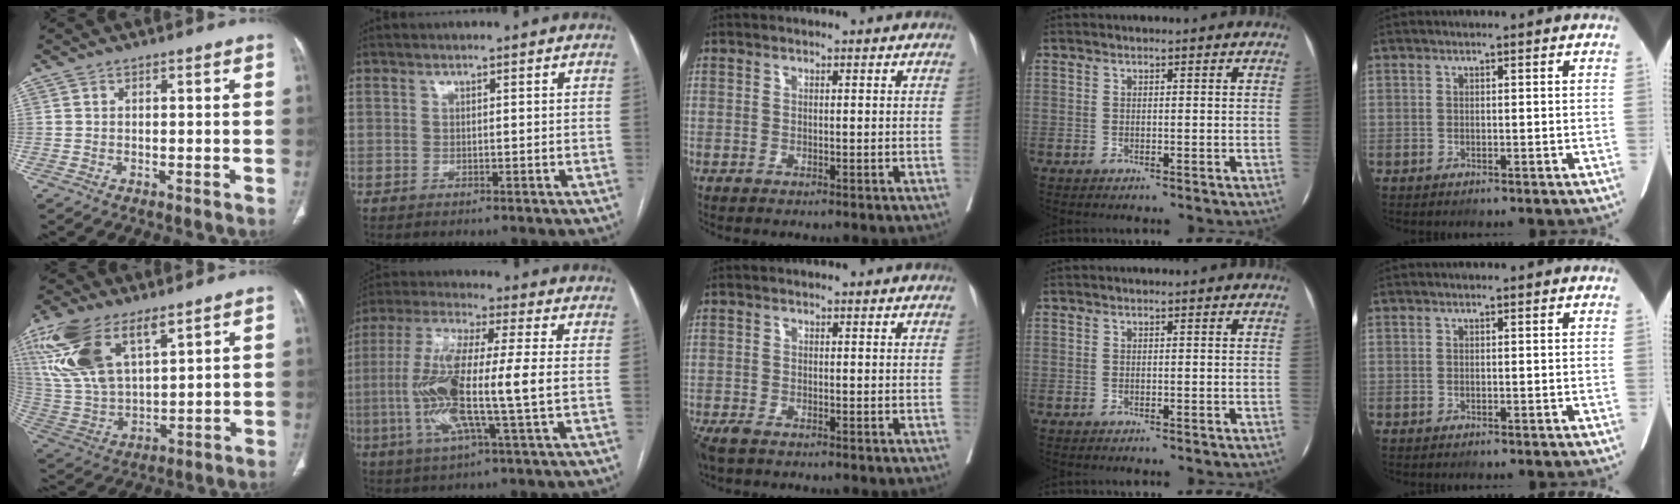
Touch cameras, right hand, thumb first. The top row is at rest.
{"thumb": {"total": 18.4, "force": [10.2, 8.4, 12.9], "torque": [-0.267, -0.023, 0.210]}, "index": {"total": 15.2, "force": [-1.7, 1.0, 15.1], "torque": [-0.312, 0.001, -0.037]}, "middle": {"total": 4.0, "force": [-3.0, 1.4, 2.3], "torque": [-0.044, -0.011, -0.050]}}